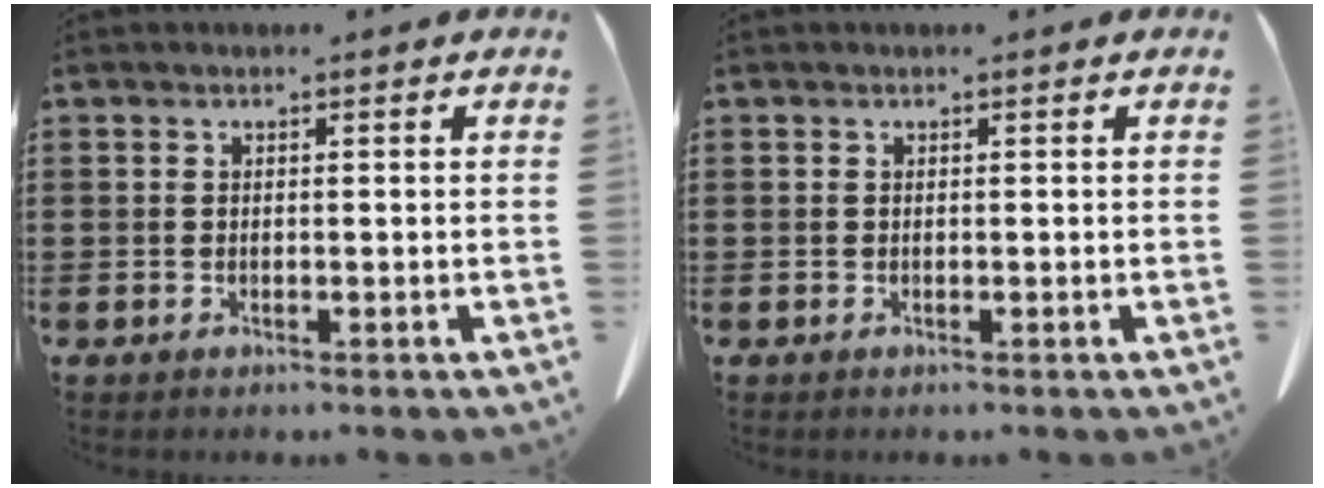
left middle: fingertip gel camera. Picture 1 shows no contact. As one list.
[{"total": 0.0}]